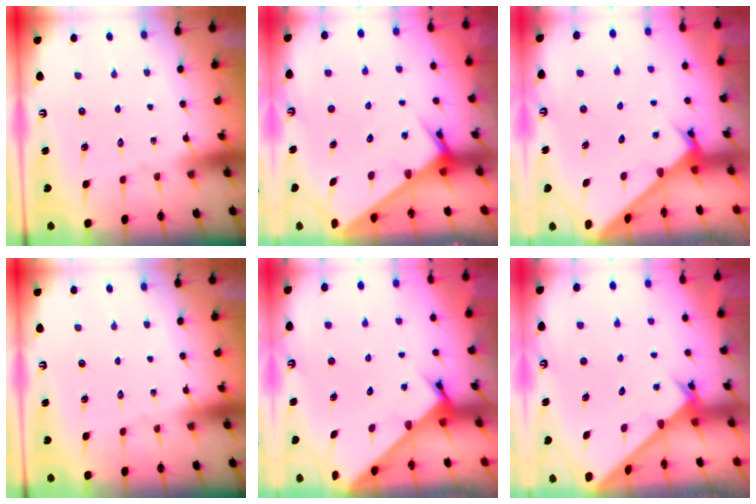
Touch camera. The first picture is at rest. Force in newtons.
{"total": 3.6, "press": 3.6, "slide": 0.3}
{"total": 2.6, "press": 2.6, "slide": 0.2}
{"total": 0.0}
{"total": 3.5, "press": 3.5, "slide": 0.3}
{"total": 2.6, "press": 2.6, "slide": 0.2}